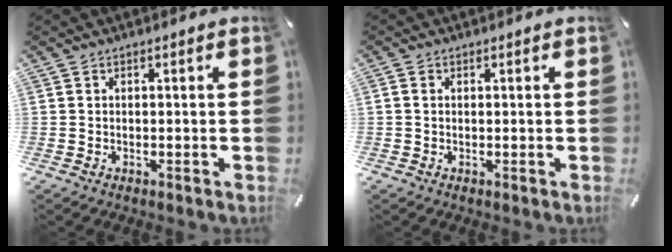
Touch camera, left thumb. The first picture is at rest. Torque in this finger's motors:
{"motor_torque": [0.19, 0.09, 0.24, 0.02, -0.05]}